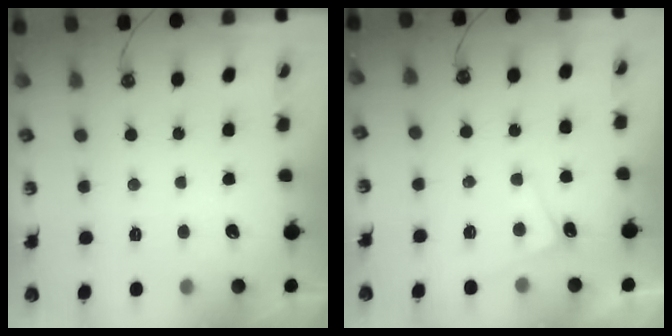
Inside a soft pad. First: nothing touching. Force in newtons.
{"total": 1.3, "press": 1.2, "slide": 0.4}